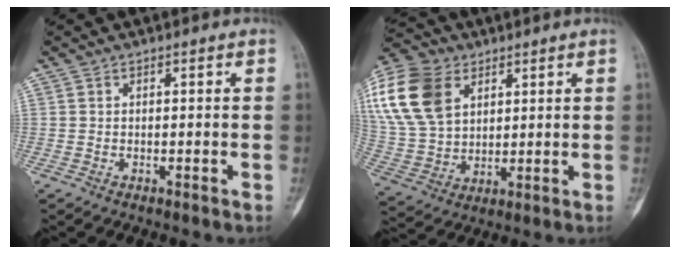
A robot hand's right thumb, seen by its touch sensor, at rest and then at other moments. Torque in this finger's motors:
{"motor_torque": [-1.03, 1.41, 1.34, 0.51, 0.12]}